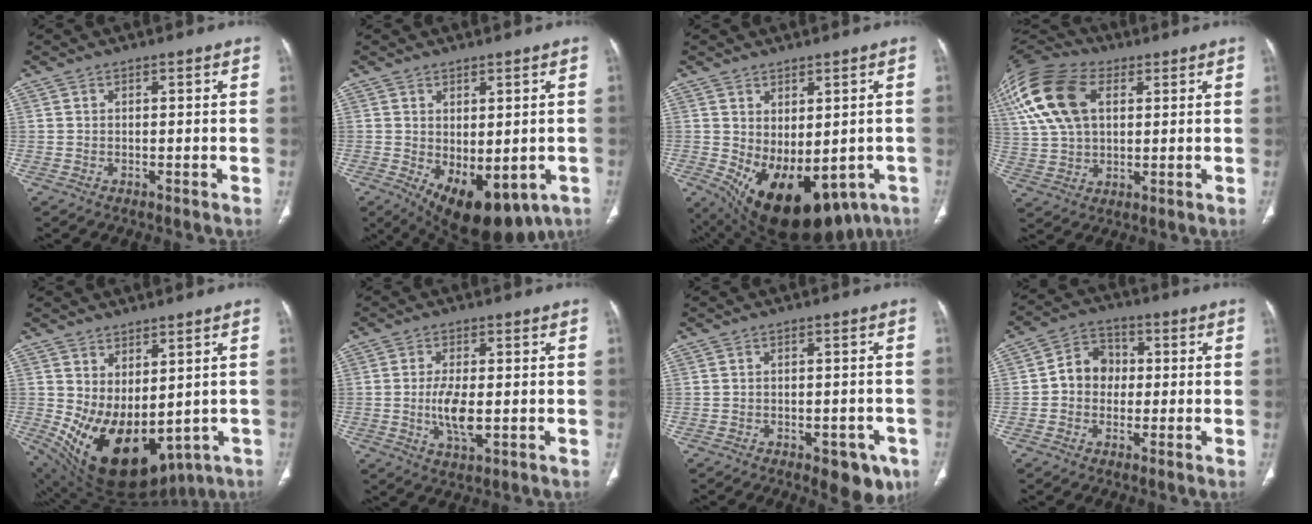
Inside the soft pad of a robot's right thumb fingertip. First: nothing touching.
{"total": 14.4, "force": [-5.5, 7.7, 10.8], "torque": [-0.142, -0.007, -0.057]}
{"total": 19.4, "force": [-7.3, 10.9, 14.3], "torque": [-0.199, -0.017, -0.073]}
{"total": 20.4, "force": [7.0, 12.7, 14.4], "torque": [-0.316, 0.018, 0.127]}
{"total": 18.6, "force": [-2.8, 11.1, 14.7], "torque": [-0.238, -0.018, -0.001]}
{"total": 6.5, "force": [-0.7, 2.6, 5.9], "torque": [-0.119, -0.009, -0.012]}
{"total": 7.4, "force": [-4.2, 3.6, 4.9], "torque": [-0.034, 0.013, -0.048]}
{"total": 7.3, "force": [-0.1, 6.3, 3.8], "torque": [-0.036, 0.022, -0.016]}